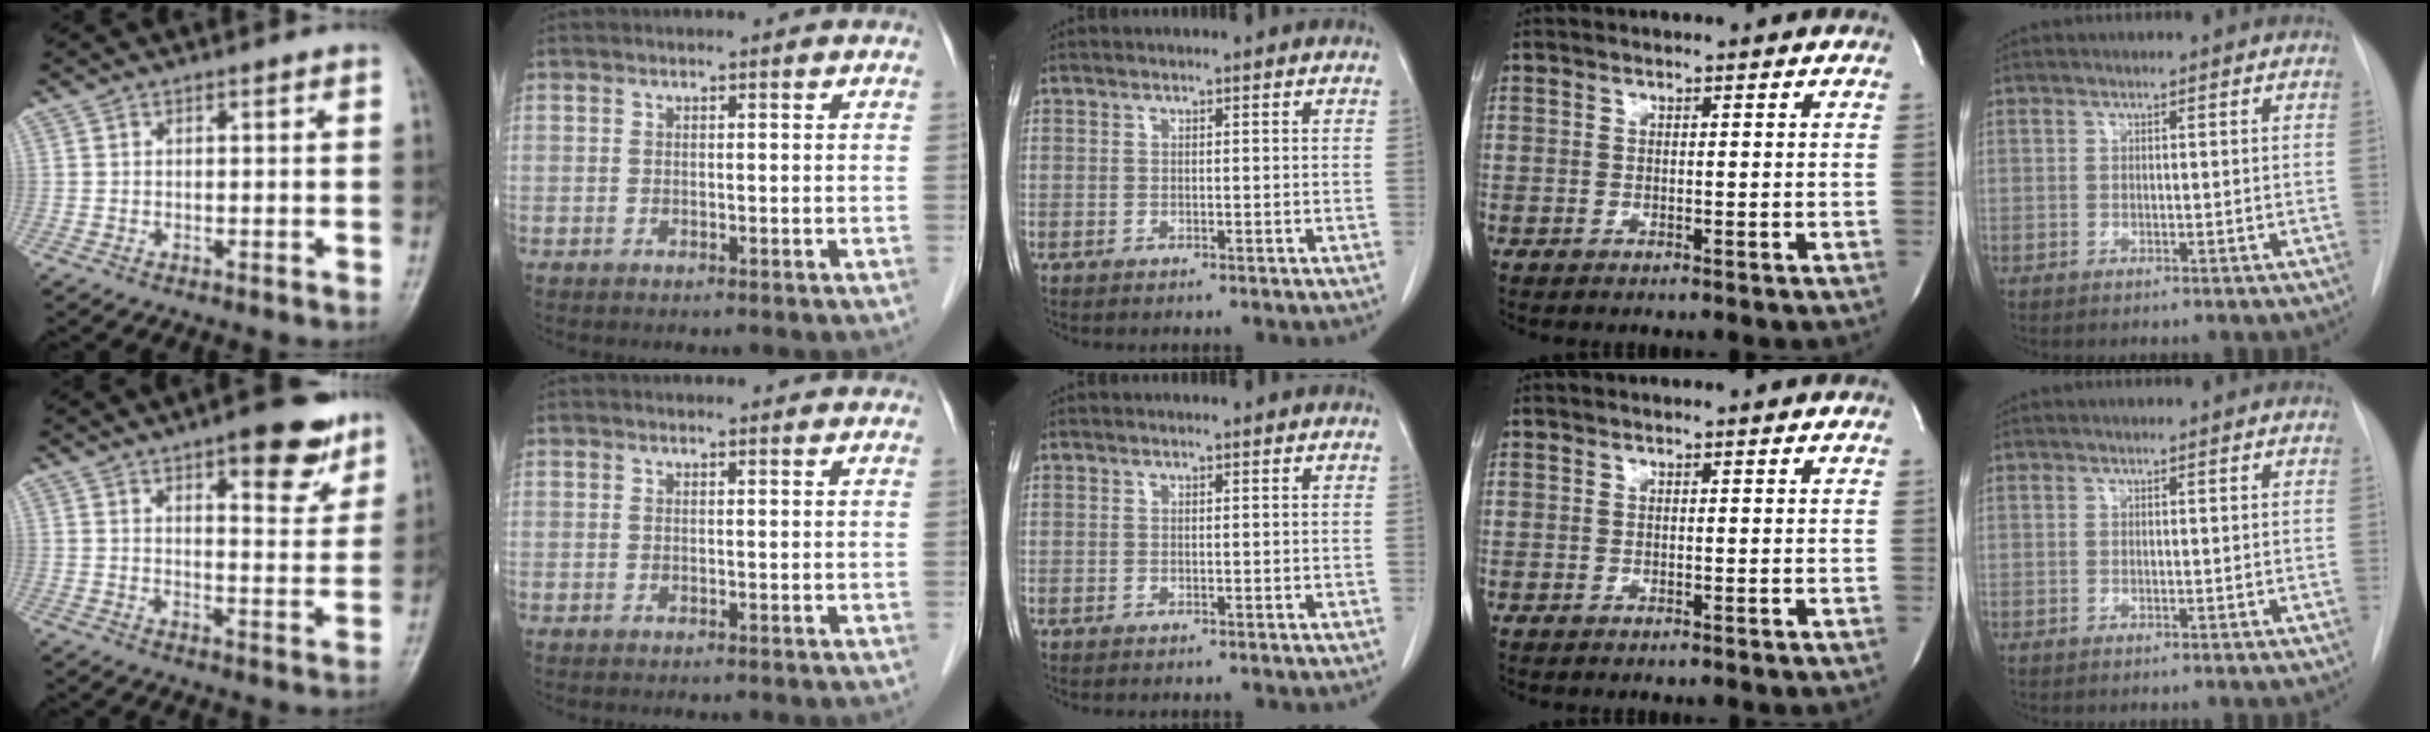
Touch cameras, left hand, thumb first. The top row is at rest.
{"thumb": {"total": 11.3, "force": [7.0, 4.1, 7.9], "torque": [-0.072, -0.037, 0.093]}, "index": {"total": 2.9, "force": [2.7, 0.8, 0.6], "torque": [-0.010, 0.012, 0.025]}}